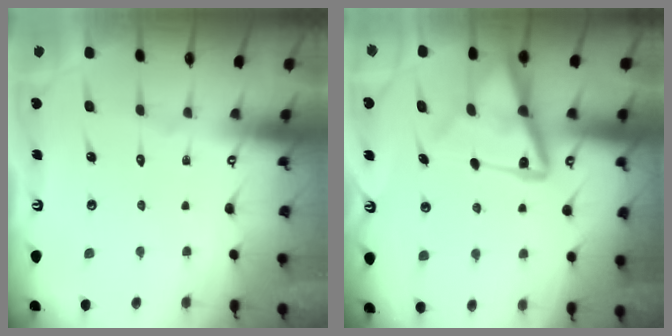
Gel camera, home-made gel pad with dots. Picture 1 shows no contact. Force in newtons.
{"total": 14.4, "press": 14.3, "slide": 1.5}